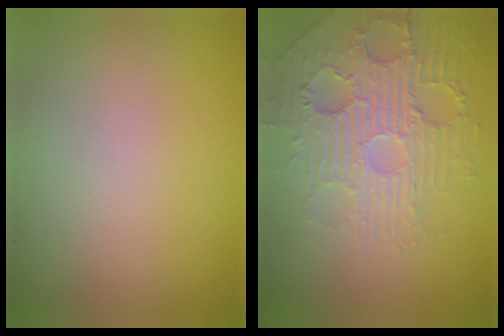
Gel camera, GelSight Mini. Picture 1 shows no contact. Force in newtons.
{"total": 4.5, "press": 4.1, "slide": 2.0}